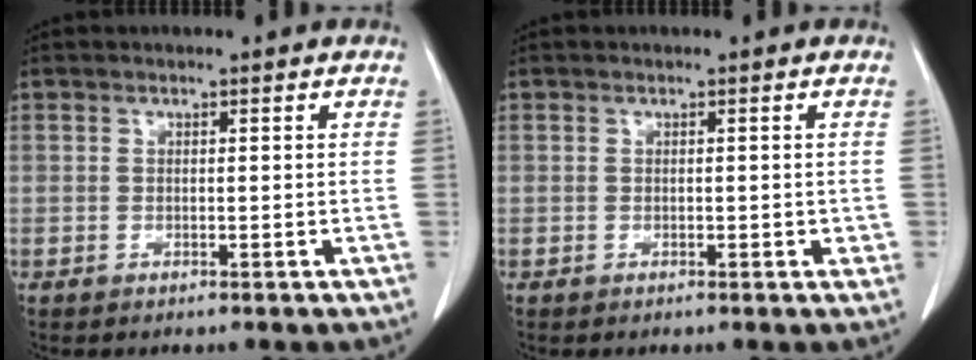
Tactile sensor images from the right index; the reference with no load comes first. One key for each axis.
{"total": 1.0, "fx": 0.0, "fy": 0.7, "fz": 0.7, "tx": -0.006, "ty": 0.001, "tz": 0.002}